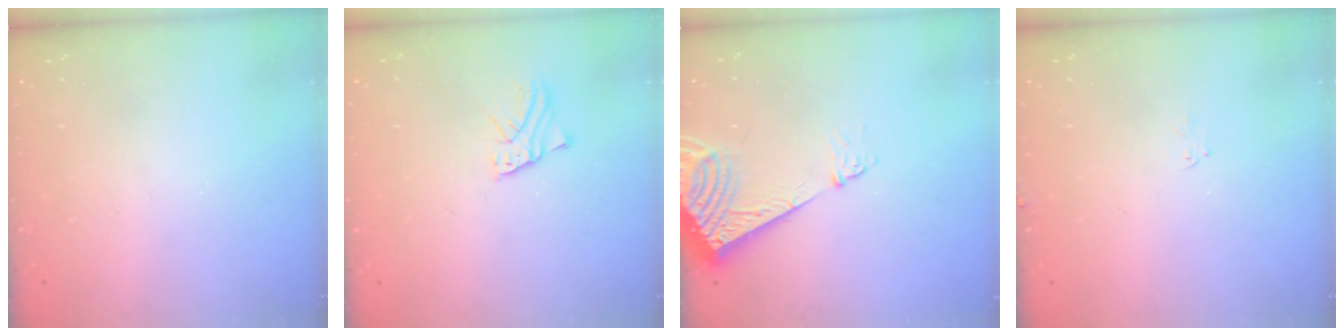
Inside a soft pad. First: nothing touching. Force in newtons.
{"total": 2.2, "press": 2.2, "slide": 0.2}
{"total": 8.8, "press": 8.7, "slide": 1.1}
{"total": 4.5, "press": 4.5, "slide": 0.4}